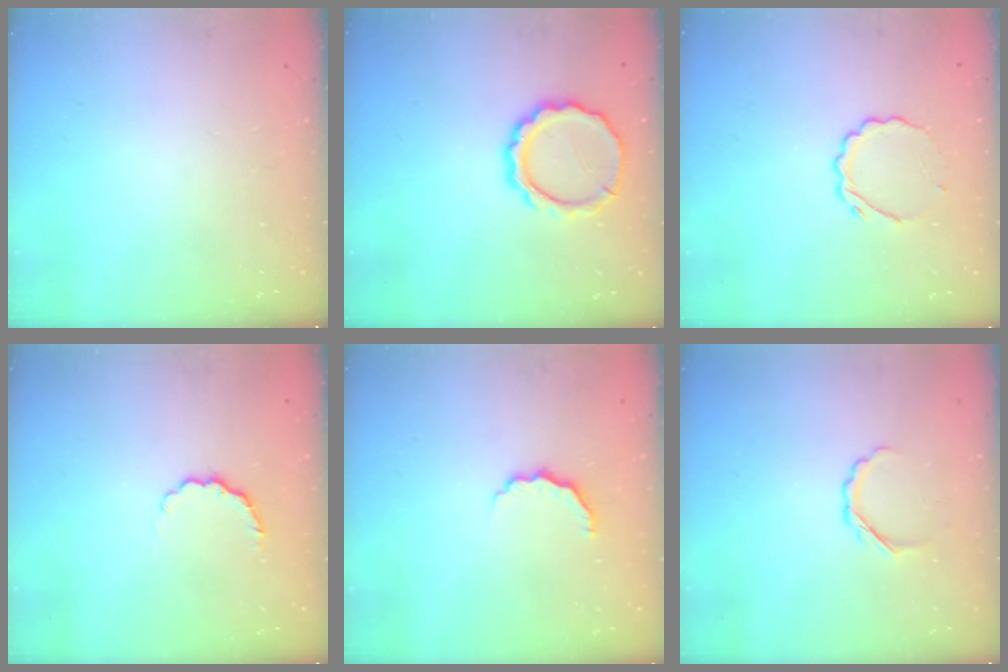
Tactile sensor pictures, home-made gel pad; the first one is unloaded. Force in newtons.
{"total": 11.2, "press": 11.1, "slide": 1.5}
{"total": 5.1, "press": 5.0, "slide": 1.0}
{"total": 4.4, "press": 4.2, "slide": 1.2}
{"total": 5.2, "press": 5.1, "slide": 1.0}
{"total": 3.7, "press": 3.6, "slide": 1.0}